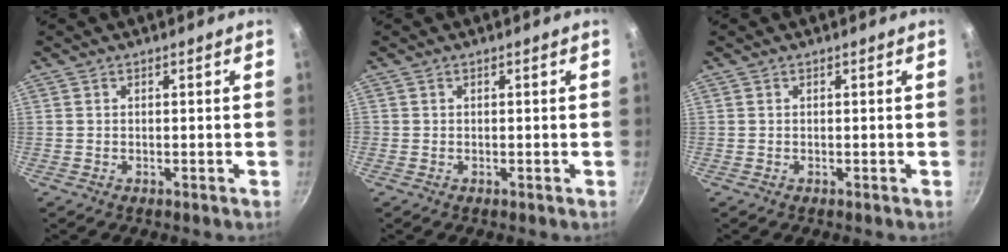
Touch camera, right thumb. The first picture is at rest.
{"total": 0.0}
{"total": 0.0}